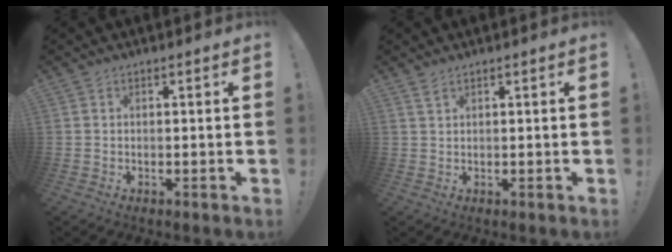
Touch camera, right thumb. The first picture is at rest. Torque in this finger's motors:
{"motor_torque": [-0.18, 0.10, -0.01, 0.25, 0.02]}